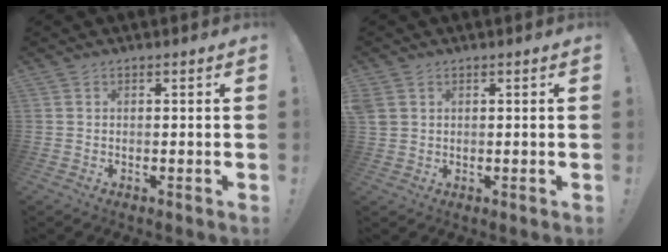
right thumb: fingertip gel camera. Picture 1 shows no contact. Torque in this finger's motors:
{"motor_torque": [-0.23, 0.46, 1.09, 0.45, 0.05]}